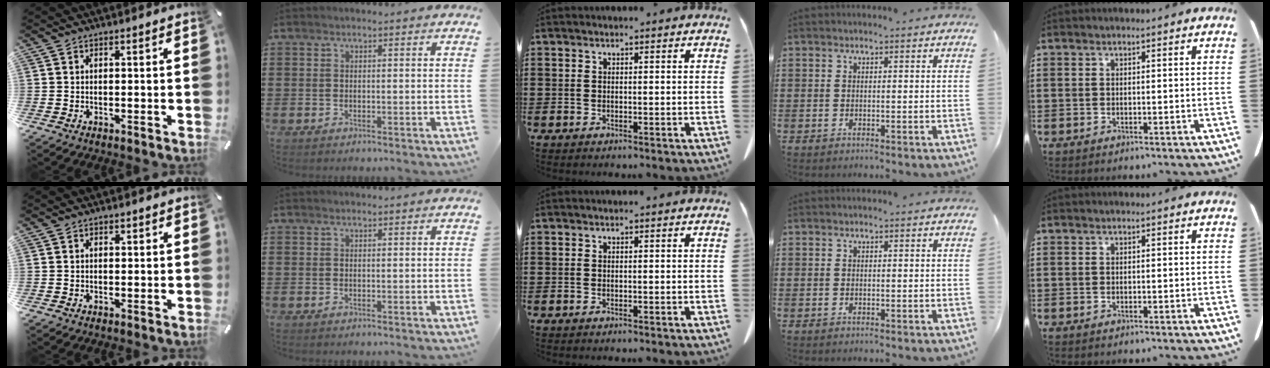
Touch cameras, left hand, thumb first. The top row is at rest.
{"thumb": {"total": 0.7, "force": [0.2, 0.6, 0.4], "torque": [-0.008, 0.005, 0.003]}}